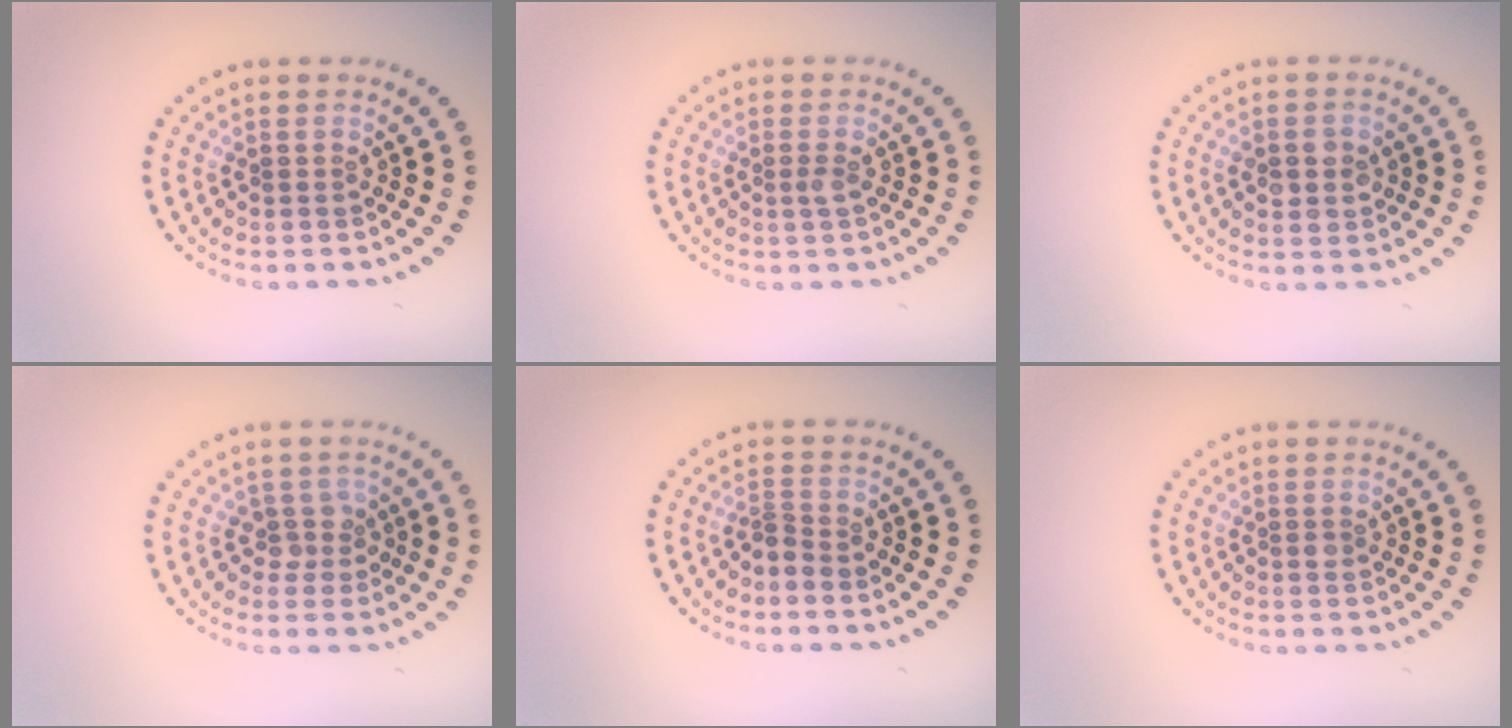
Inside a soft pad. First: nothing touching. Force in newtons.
{"total": 0.8, "press": 0.5, "slide": 0.6}
{"total": 2.1, "press": 2.1, "slide": 0.2}
{"total": 1.8, "press": 1.3, "slide": 1.2}
{"total": 1.3, "press": 0.8, "slide": 1.0}
{"total": 0.7, "press": 0.7, "slide": 0.1}